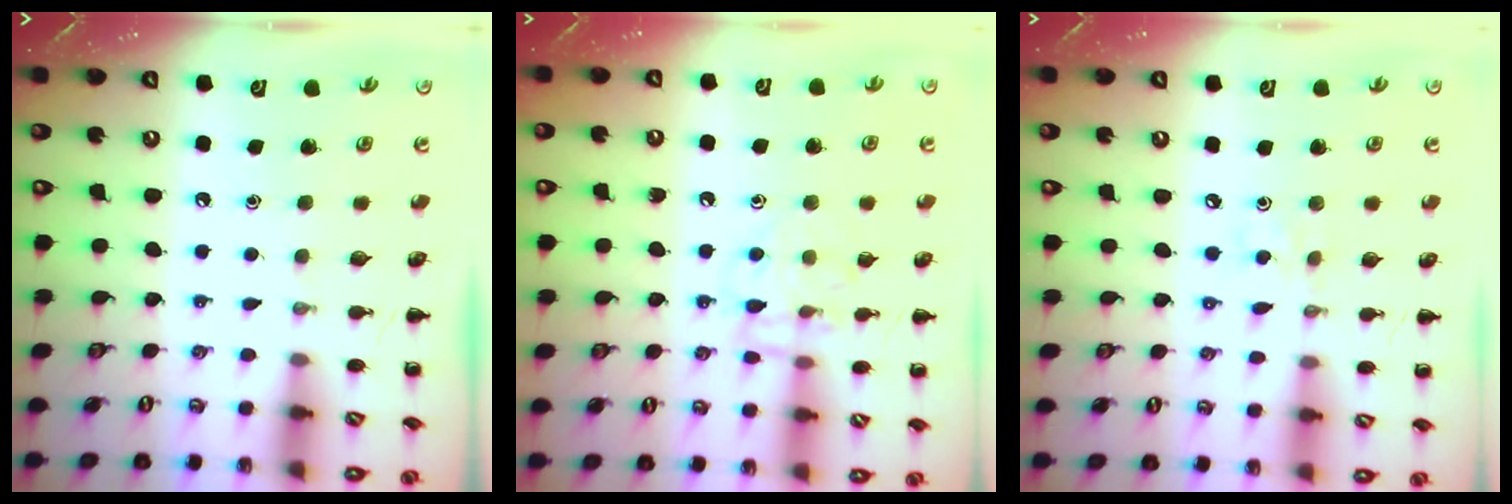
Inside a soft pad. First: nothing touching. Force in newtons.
{"total": 8.7, "press": 8.7, "slide": 0.5}
{"total": 2.1, "press": 2.1, "slide": 0.6}